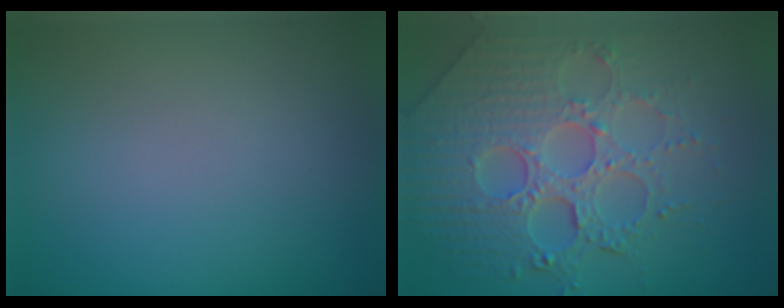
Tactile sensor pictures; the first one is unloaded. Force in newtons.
{"total": 8.2, "press": 6.0, "slide": 5.7}